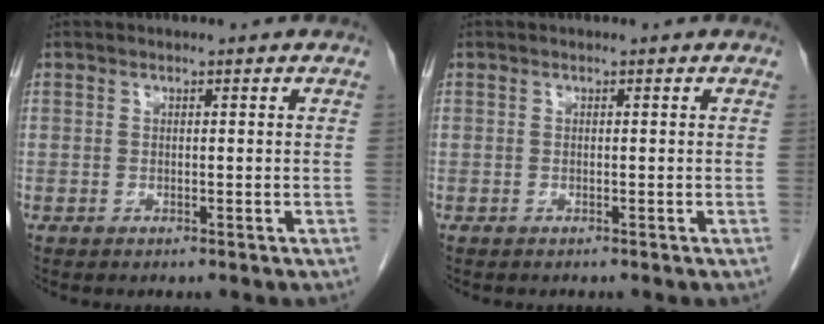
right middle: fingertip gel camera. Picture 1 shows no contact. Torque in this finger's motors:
{"motor_torque": [-0.34, -0.02, 0.02, 0.01]}